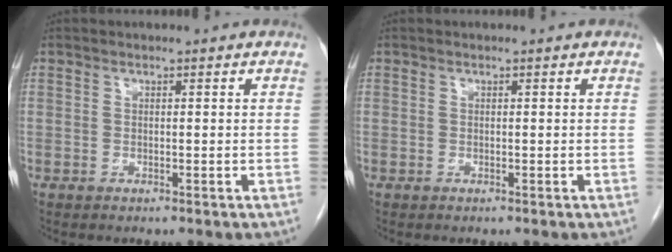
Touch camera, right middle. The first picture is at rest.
{"total": 0.0}